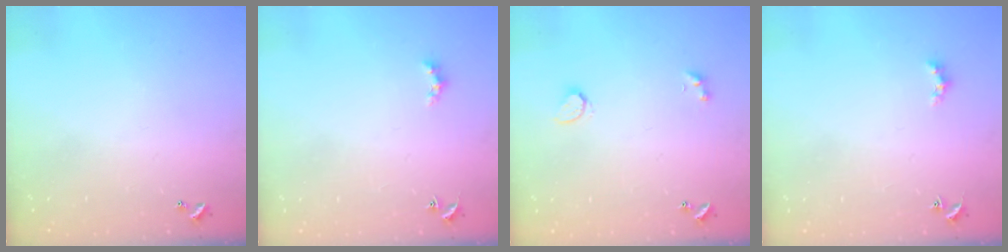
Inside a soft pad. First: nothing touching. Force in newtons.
{"total": 2.2, "press": 2.1, "slide": 0.5}
{"total": 2.4, "press": 2.4, "slide": 0.5}
{"total": 2.2, "press": 2.1, "slide": 0.5}